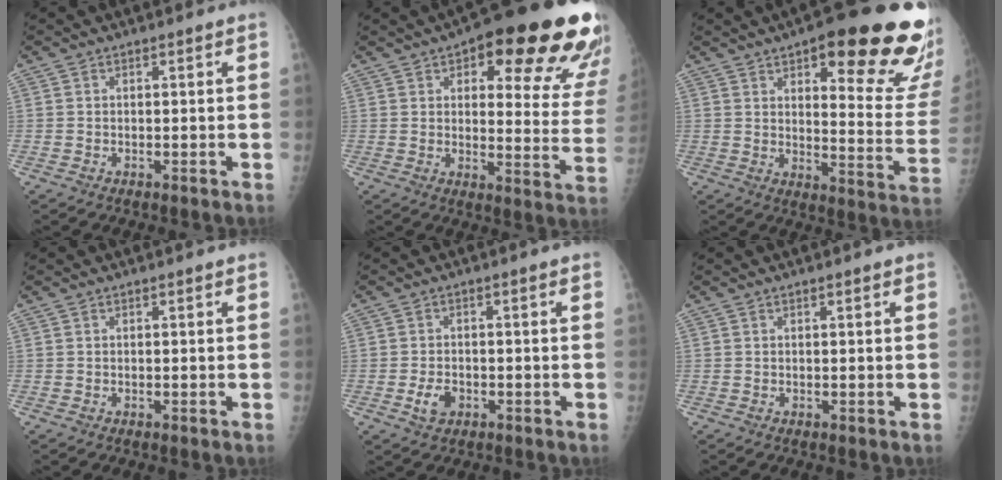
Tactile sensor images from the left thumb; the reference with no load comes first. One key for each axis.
{"total": 25.4, "fx": 14.9, "fy": 8.4, "fz": 18.7, "tx": -0.193, "ty": -0.052, "tz": 0.181}
{"total": 25.3, "fx": 14.0, "fy": 7.1, "fz": 19.9, "tx": -0.206, "ty": -0.062, "tz": 0.185}
{"total": 0.0}
{"total": 3.4, "fx": -1.3, "fy": 2.3, "fz": 2.1, "tx": -0.036, "ty": 0.006, "tz": -0.021}
{"total": 0.5, "fx": 0.3, "fy": 0.1, "fz": 0.4, "tx": -0.006, "ty": 0.001, "tz": 0.004}